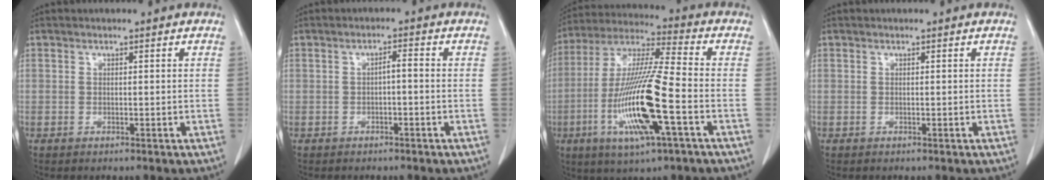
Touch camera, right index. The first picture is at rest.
{"total": 1.6, "force": [-0.4, 0.3, 1.5], "torque": [-0.024, 0.005, -0.007]}
{"total": 17.0, "force": [-5.2, 0.9, 16.1], "torque": [-0.330, -0.016, -0.099]}
{"total": 0.0}